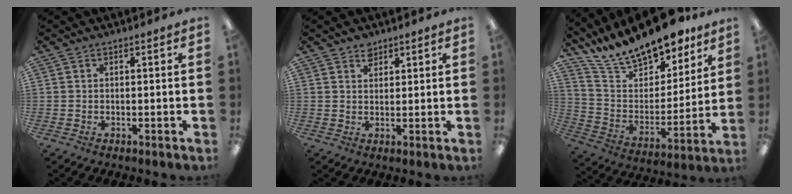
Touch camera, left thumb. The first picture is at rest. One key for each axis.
{"total": 2.7, "fx": 2.0, "fy": 1.6, "fz": 0.7, "tx": 0.000, "ty": -0.008, "tz": 0.036}
{"total": 18.7, "fx": 16.6, "fy": 5.6, "fz": 6.5, "tx": -0.134, "ty": -0.121, "tz": 0.294}